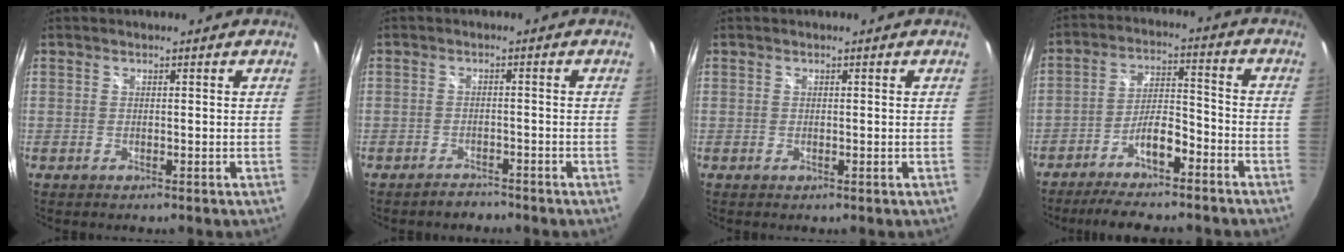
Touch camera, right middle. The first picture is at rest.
{"total": 2.3, "force": [-2.1, 0.7, 0.3], "torque": [-0.011, 0.002, -0.033]}
{"total": 0.0}
{"total": 12.4, "force": [-10.0, 2.9, 6.8], "torque": [-0.141, 0.022, -0.161]}